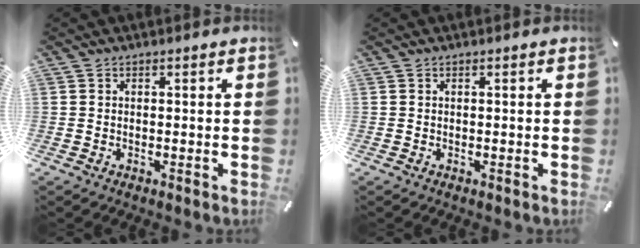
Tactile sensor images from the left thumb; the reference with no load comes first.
{"total": 0.0}